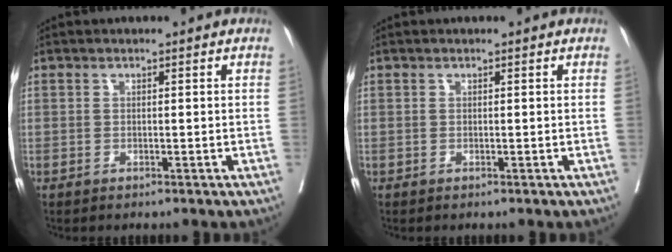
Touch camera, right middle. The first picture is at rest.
{"total": 0.0}